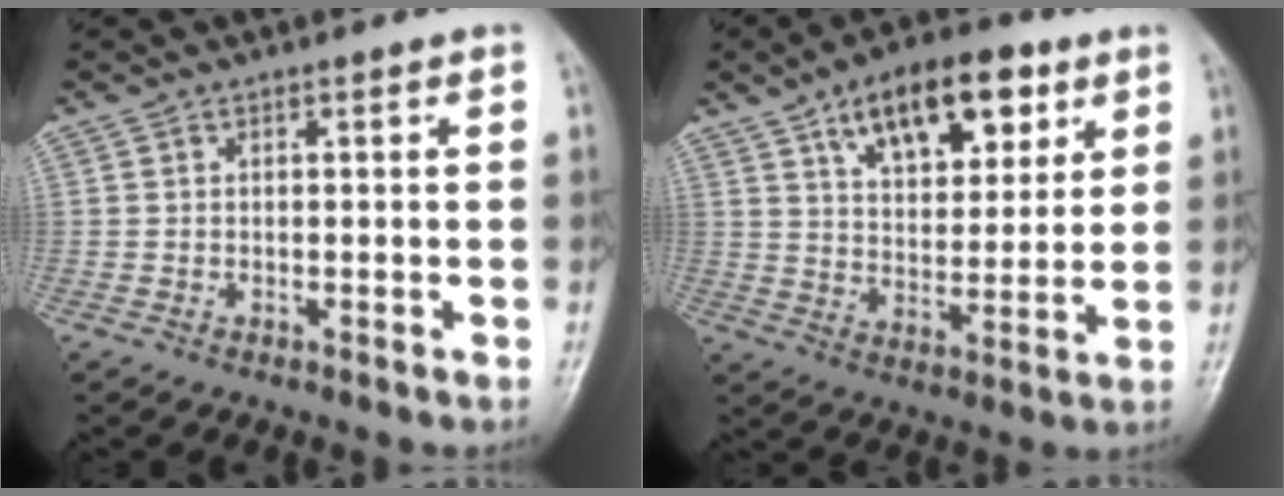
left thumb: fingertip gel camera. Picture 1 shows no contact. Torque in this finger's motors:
{"motor_torque": [0.46, 0.70, 0.42, -0.58, 0.20]}